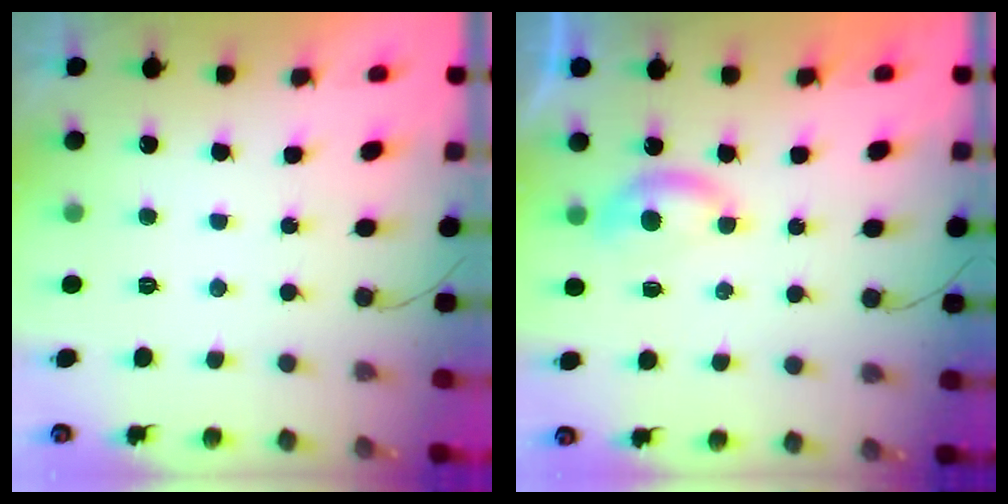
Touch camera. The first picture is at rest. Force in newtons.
{"total": 4.0, "press": 4.0, "slide": 0.5}